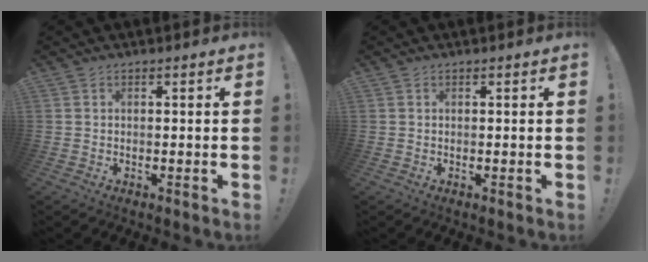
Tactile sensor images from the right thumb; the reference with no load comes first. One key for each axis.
{"total": 0.0}